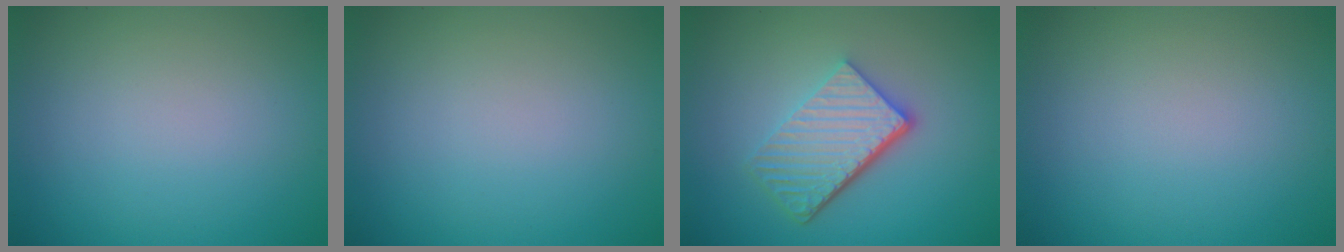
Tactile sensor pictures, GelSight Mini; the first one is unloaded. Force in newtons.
{"total": 0.0}
{"total": 5.5, "press": 3.9, "slide": 3.9}
{"total": 0.0}